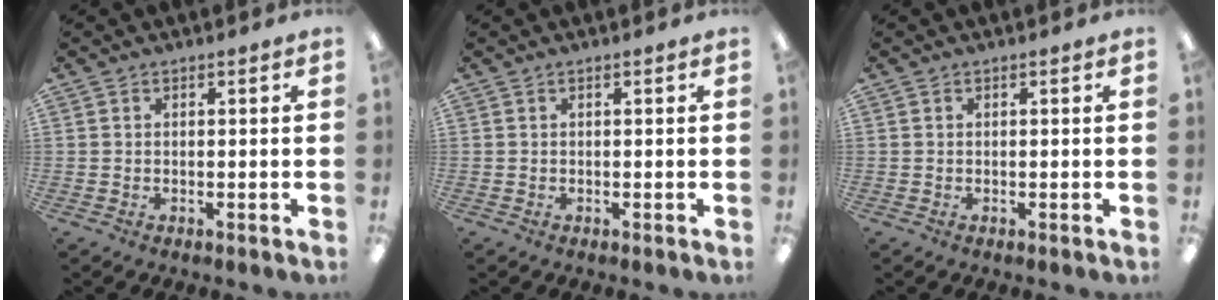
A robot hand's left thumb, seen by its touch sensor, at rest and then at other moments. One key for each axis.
{"total": 0.0}
{"total": 0.0}